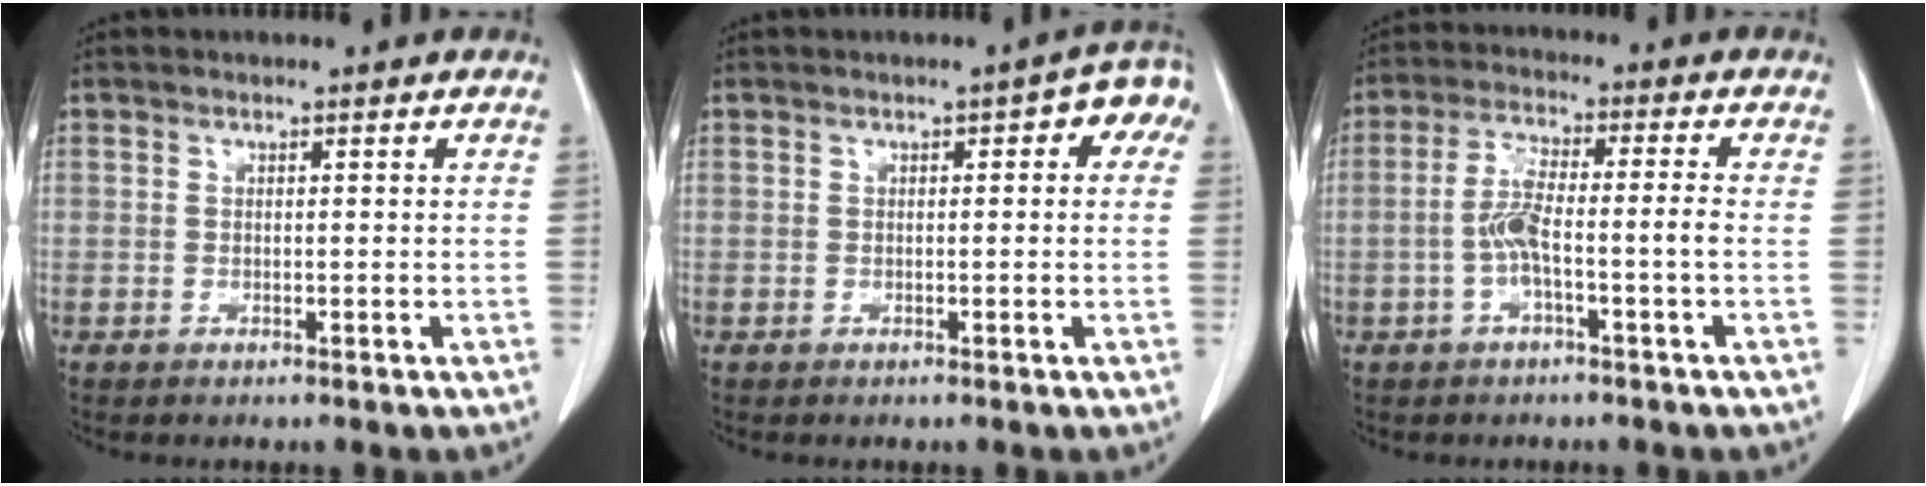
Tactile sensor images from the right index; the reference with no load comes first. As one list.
[{"total": 4.3, "force": [1.3, 1.5, 3.8], "torque": [-0.037, 0.017, 0.007]}, {"total": 6.1, "force": [-1.6, 0.3, 5.9], "torque": [-0.122, 0.019, -0.029]}]